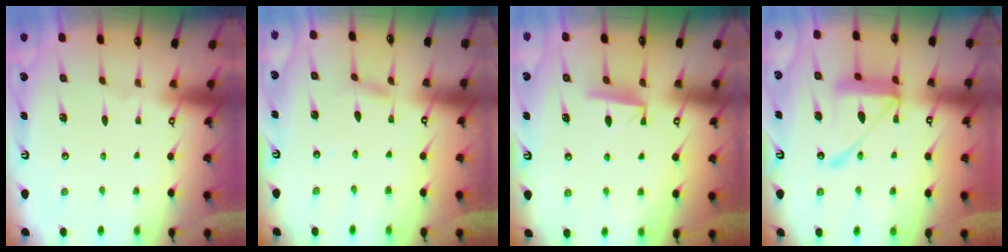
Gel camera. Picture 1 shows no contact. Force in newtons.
{"total": 2.7, "press": 2.7, "slide": 0.1}
{"total": 5.3, "press": 5.2, "slide": 0.6}
{"total": 17.4, "press": 17.3, "slide": 1.8}